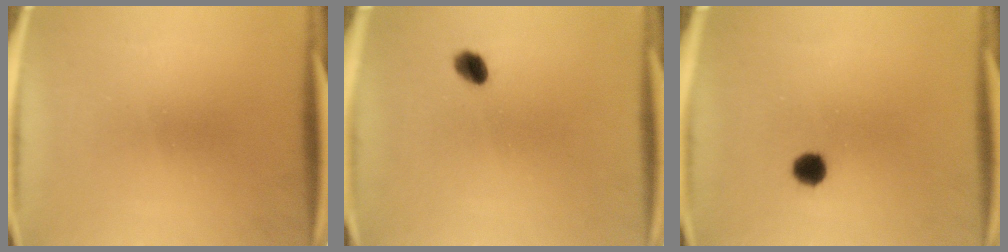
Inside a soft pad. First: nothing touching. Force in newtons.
{"total": 2.8}
{"total": 2.8}